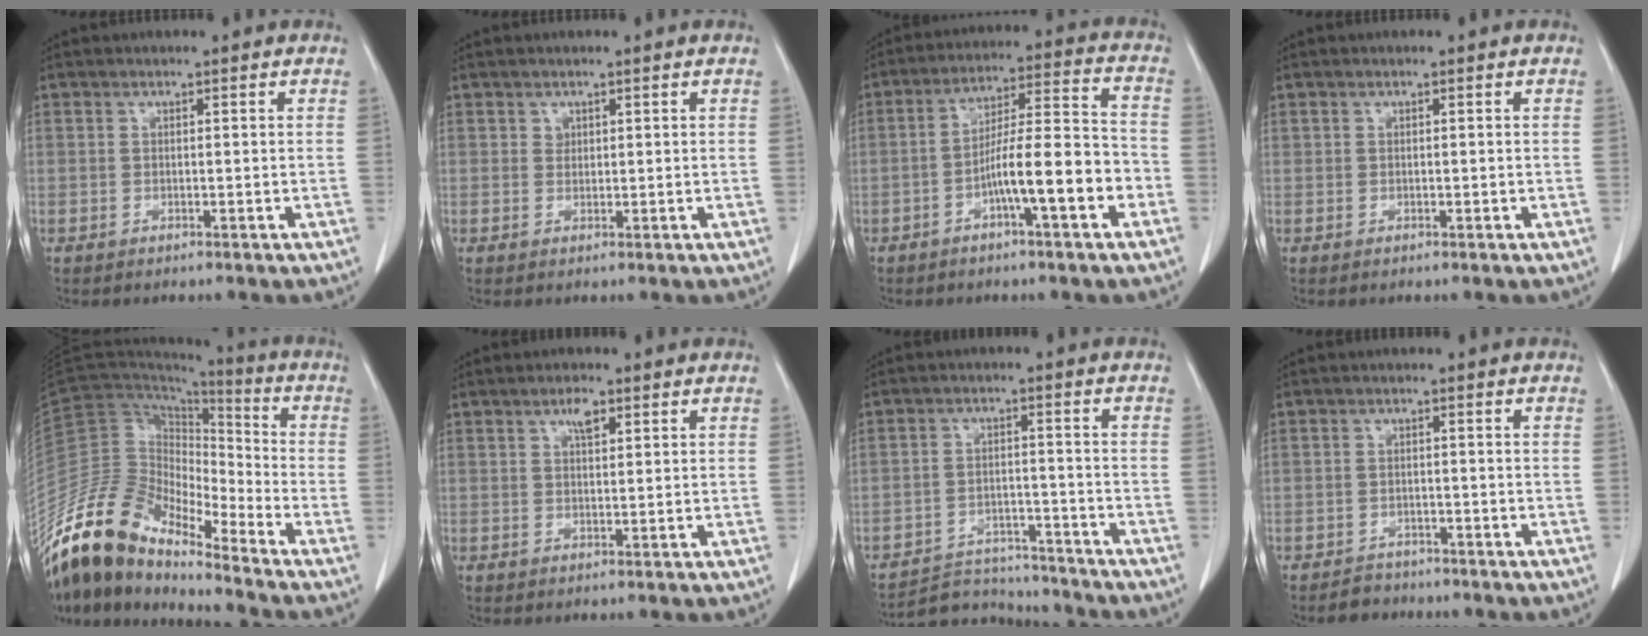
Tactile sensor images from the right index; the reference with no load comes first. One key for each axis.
{"total": 0.7, "fx": 0.4, "fy": 0.6, "fz": 0.0, "tx": 0.009, "ty": -0.001, "tz": 0.004}
{"total": 11.1, "fx": -4.4, "fy": 1.0, "fz": 10.2, "tx": -0.173, "ty": 0.020, "tz": -0.073}
{"total": 0.0}
{"total": 13.9, "fx": -12.0, "fy": 4.1, "fz": 5.7, "tx": -0.109, "ty": 0.048, "tz": -0.228}
{"total": 2.4, "fx": 1.3, "fy": 0.8, "fz": 1.8, "tx": -0.038, "ty": 0.001, "tz": 0.023}
{"total": 9.1, "fx": -9.0, "fy": 1.6, "fz": -0.1, "tx": 0.007, "ty": 0.013, "tz": -0.140}
{"total": 2.4, "fx": -2.0, "fy": 1.2, "fz": -0.4, "tx": -0.004, "ty": 0.003, "tz": -0.031}